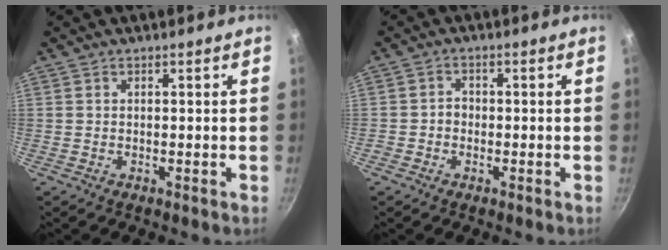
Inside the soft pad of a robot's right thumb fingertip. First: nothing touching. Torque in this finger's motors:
{"motor_torque": [0.27, 0.22, 0.26, 0.13, -0.02]}